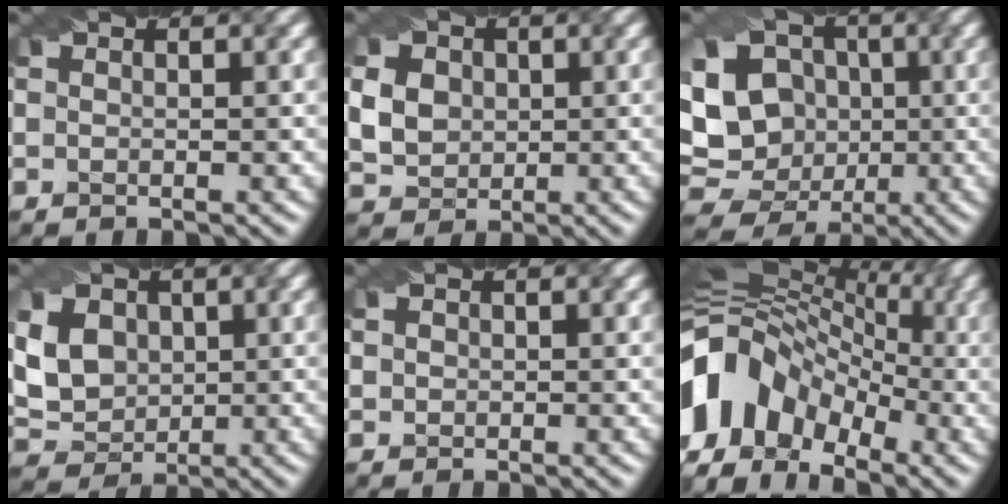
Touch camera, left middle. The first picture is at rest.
{"total": 6.5, "force": [1.5, 5.3, 3.4], "torque": [-0.085, 0.026, 0.022]}
{"total": 12.4, "force": [0.3, 10.6, 6.5], "torque": [-0.122, 0.021, -0.010]}
{"total": 5.7, "force": [1.2, 4.5, 3.3], "torque": [-0.085, 0.013, 0.024]}
{"total": 1.5, "force": [0.7, 1.2, 0.6], "torque": [-0.020, 0.007, 0.009]}
{"total": 14.1, "force": [-3.1, 10.2, 9.2], "torque": [-0.192, 0.018, -0.062]}